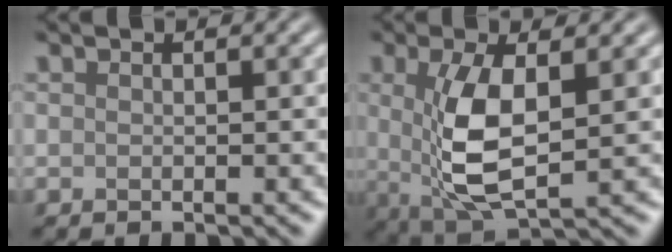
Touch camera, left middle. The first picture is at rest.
{"total": 6.1, "force": [0.3, 2.2, 5.7], "torque": [-0.127, -0.013, 0.013]}